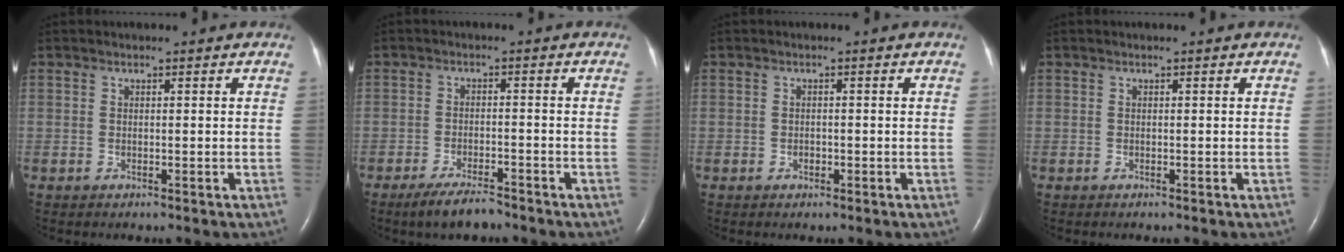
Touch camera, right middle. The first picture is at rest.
{"total": 5.1, "force": [-4.2, 1.1, 2.8], "torque": [-0.060, -0.008, -0.074]}
{"total": 0.8, "force": [-0.4, 0.6, 0.3], "torque": [-0.004, 0.003, -0.006]}
{"total": 0.0}